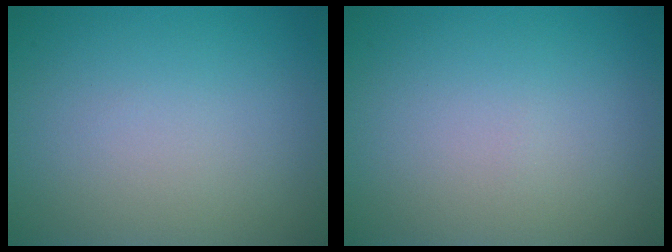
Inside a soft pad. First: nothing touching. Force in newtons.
{"total": 0.0}